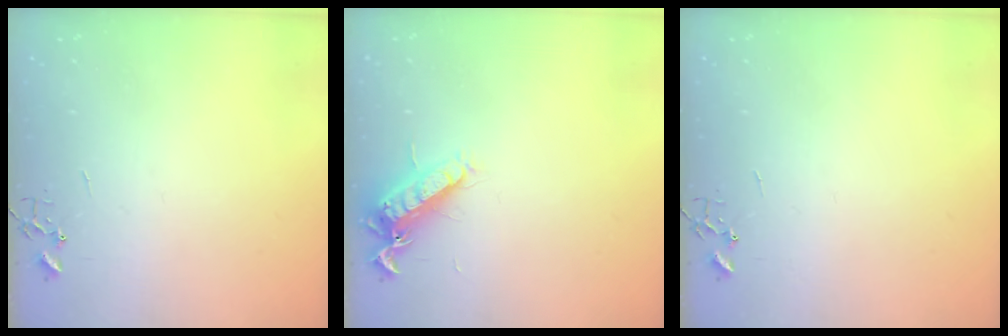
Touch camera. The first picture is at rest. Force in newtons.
{"total": 13.0, "press": 12.9, "slide": 1.2}
{"total": 0.0}